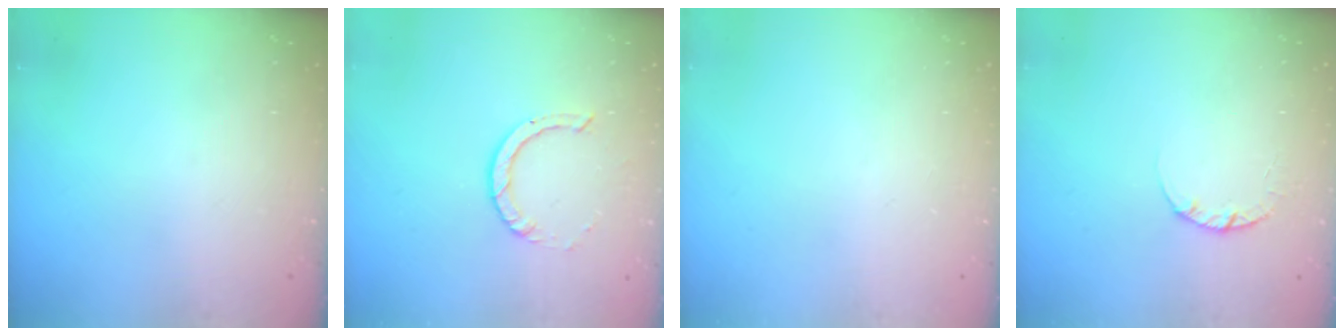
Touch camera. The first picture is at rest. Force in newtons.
{"total": 3.5, "press": 3.5, "slide": 0.4}
{"total": 0.0}
{"total": 2.4, "press": 2.4, "slide": 0.3}